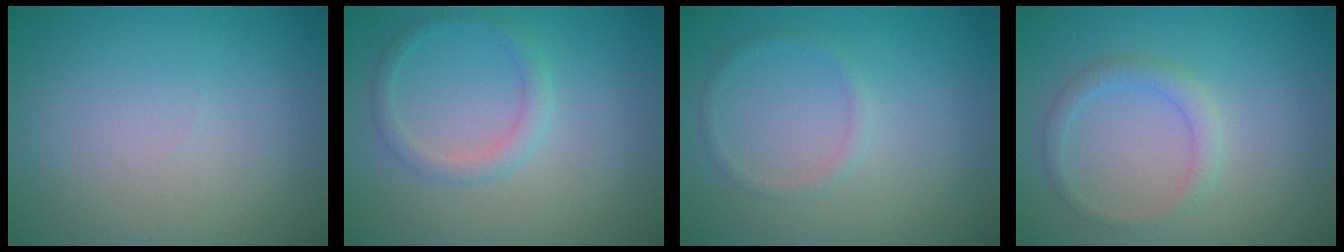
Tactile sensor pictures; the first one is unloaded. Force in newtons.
{"total": 1.9, "press": 1.9, "slide": 0.1}
{"total": 1.0, "press": 0.9, "slide": 0.2}
{"total": 1.8, "press": 1.8, "slide": 0.0}